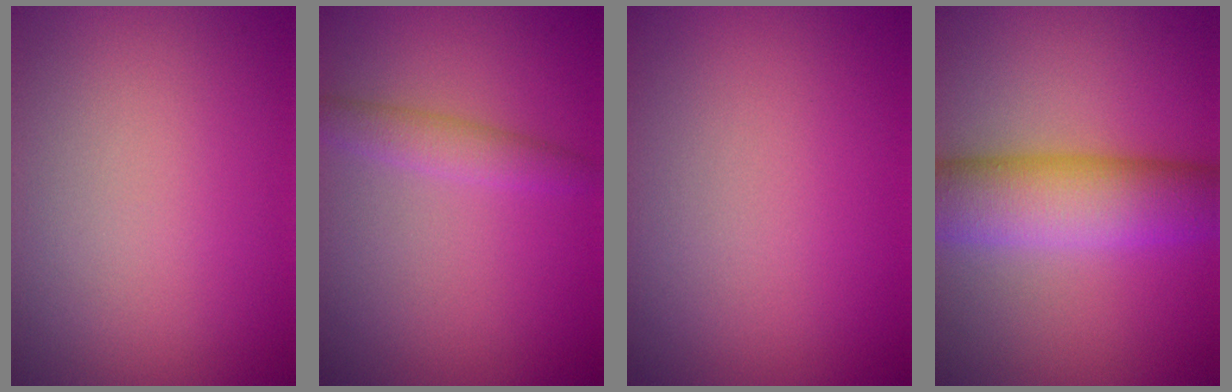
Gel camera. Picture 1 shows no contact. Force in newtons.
{"total": 2.0, "press": 2.0, "slide": 0.0}
{"total": 0.0}
{"total": 7.6, "press": 7.6, "slide": 0.2}